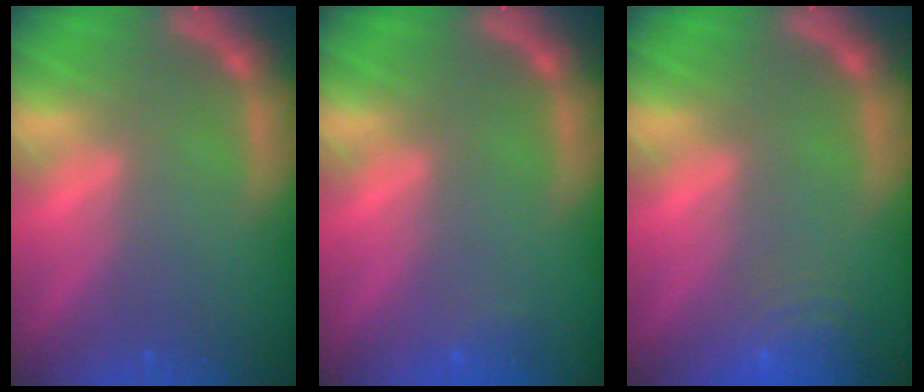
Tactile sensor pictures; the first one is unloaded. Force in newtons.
{"total": 1.4}
{"total": 6.5}